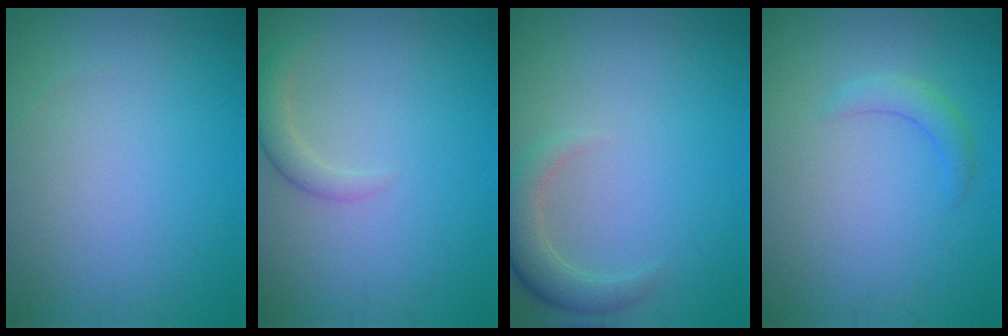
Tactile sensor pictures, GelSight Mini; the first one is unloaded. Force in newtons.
{"total": 1.8, "press": 1.8, "slide": 0.2}
{"total": 2.8, "press": 2.7, "slide": 0.4}
{"total": 1.6, "press": 1.6, "slide": 0.2}